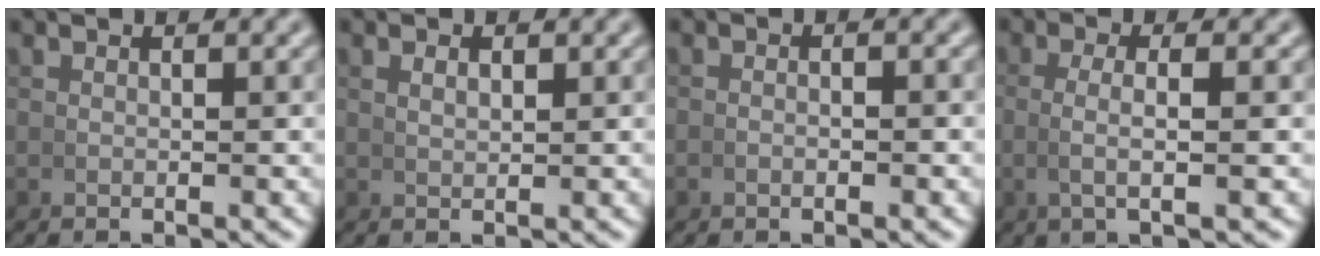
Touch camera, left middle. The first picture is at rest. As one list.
[{"total": 0.9, "force": [0.6, 0.1, 0.7], "torque": [-0.007, -0.001, 0.017]}, {"total": 0.8, "force": [-0.5, 0.3, 0.5], "torque": [-0.010, 0.003, -0.013]}, {"total": 3.1, "force": [0.2, 0.2, 3.1], "torque": [-0.061, -0.001, 0.007]}]